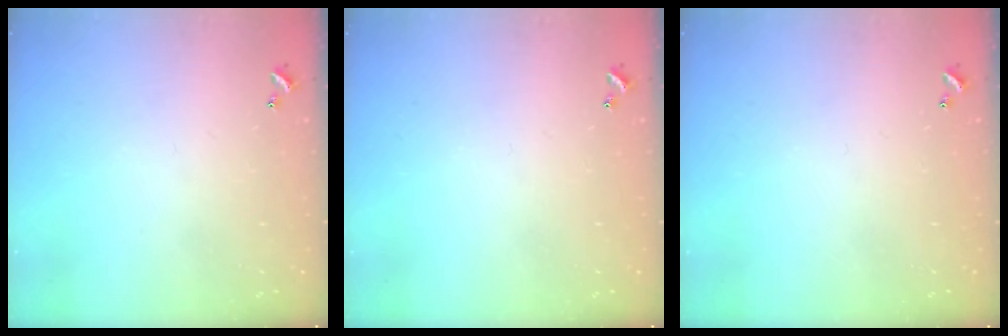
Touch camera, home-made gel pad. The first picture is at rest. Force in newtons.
{"total": 0.0}
{"total": 0.0}